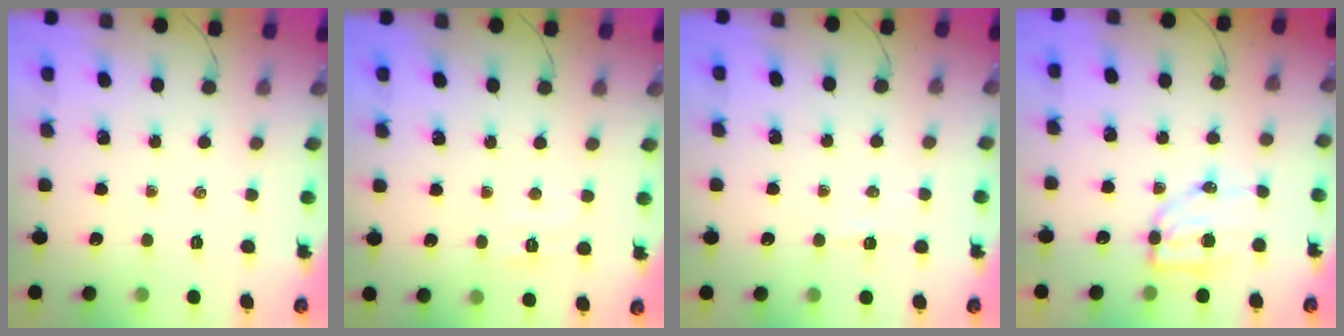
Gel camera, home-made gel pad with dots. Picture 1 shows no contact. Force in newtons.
{"total": 4.6, "press": 4.5, "slide": 0.9}
{"total": 2.8, "press": 2.7, "slide": 0.7}
{"total": 6.9, "press": 6.8, "slide": 1.2}